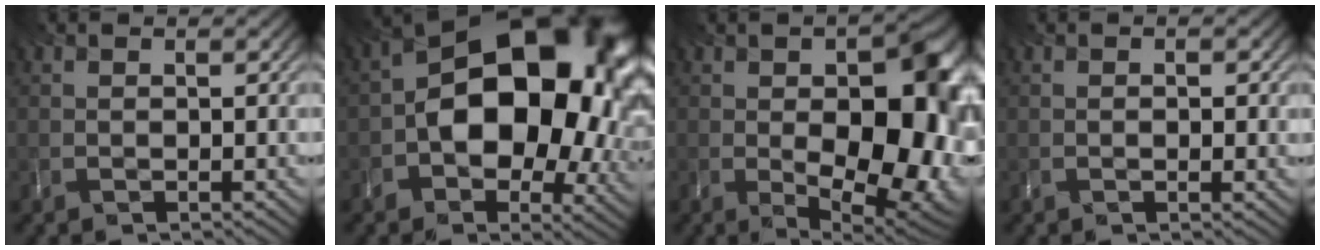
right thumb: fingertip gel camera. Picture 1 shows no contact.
{"total": 19.1, "force": [0.2, 12.3, 14.6], "torque": [-0.182, -0.018, 0.009]}
{"total": 16.6, "force": [-1.4, 9.3, 13.7], "torque": [-0.165, -0.035, 0.000]}
{"total": 1.1, "force": [0.1, 0.4, 1.1], "torque": [-0.014, -0.004, 0.003]}